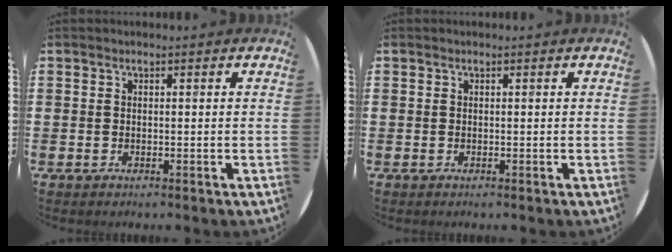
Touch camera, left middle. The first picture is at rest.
{"total": 0.0}